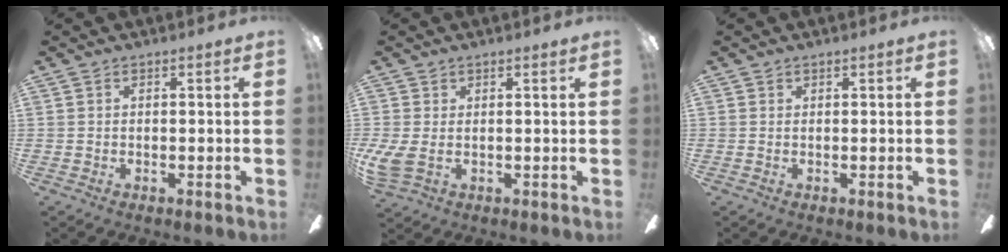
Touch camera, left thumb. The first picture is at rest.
{"total": 4.7, "force": [0.5, 2.5, 3.9], "torque": [-0.080, -0.008, 0.009]}
{"total": 0.0}